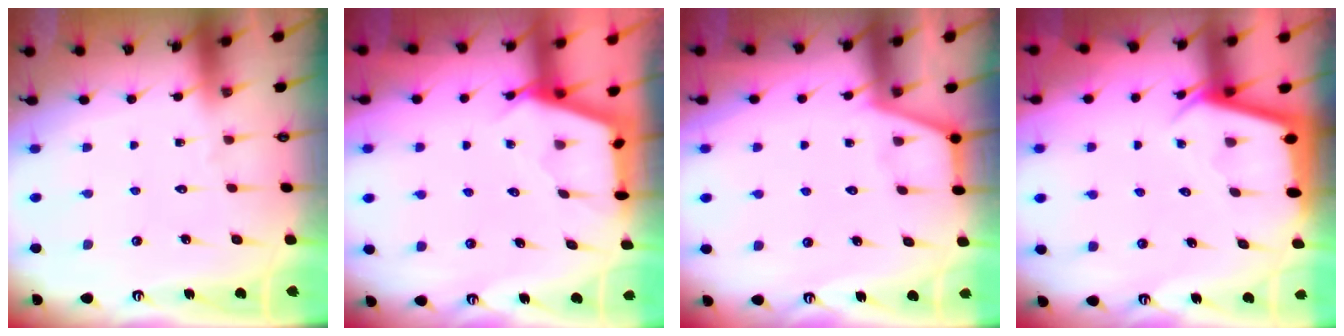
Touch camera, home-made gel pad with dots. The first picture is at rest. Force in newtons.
{"total": 3.0, "press": 3.0, "slide": 0.4}
{"total": 2.1, "press": 2.1, "slide": 0.4}
{"total": 2.9, "press": 2.9, "slide": 0.3}